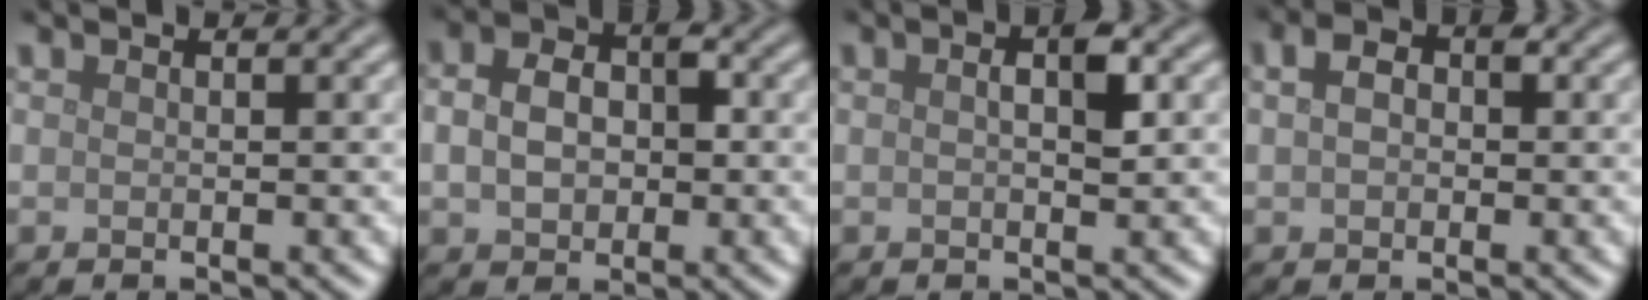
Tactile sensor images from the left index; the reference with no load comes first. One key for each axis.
{"total": 4.6, "fx": 0.0, "fy": 3.4, "fz": 3.1, "tx": -0.055, "ty": 0.005, "tz": -0.008}
{"total": 2.3, "fx": 0.4, "fy": 0.6, "fz": 2.1, "tx": -0.034, "ty": 0.005, "tz": 0.003}
{"total": 3.0, "fx": 0.6, "fy": 2.1, "fz": 2.1, "tx": -0.037, "ty": 0.010, "tz": 0.008}